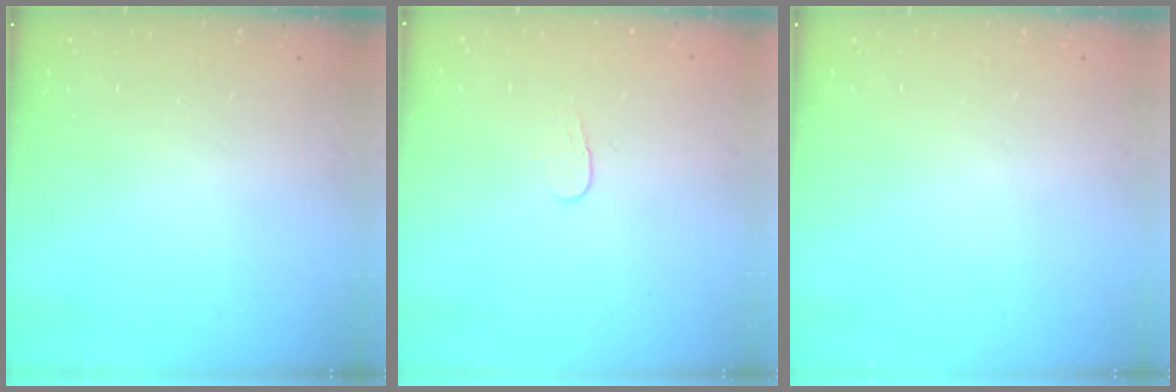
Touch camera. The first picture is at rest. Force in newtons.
{"total": 3.5, "press": 3.4, "slide": 0.4}
{"total": 0.0}